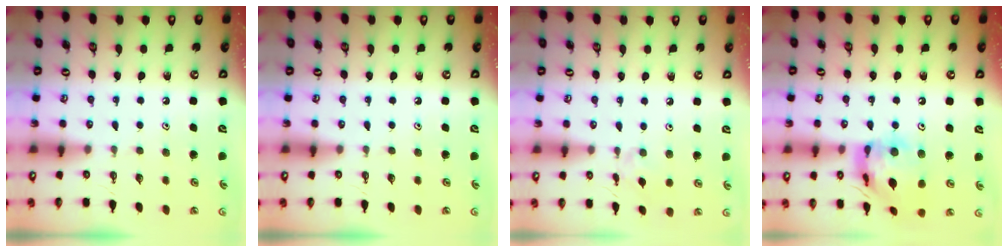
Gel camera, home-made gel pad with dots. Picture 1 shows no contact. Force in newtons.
{"total": 0.0}
{"total": 2.4, "press": 2.3, "slide": 0.5}
{"total": 15.6, "press": 15.5, "slide": 1.8}